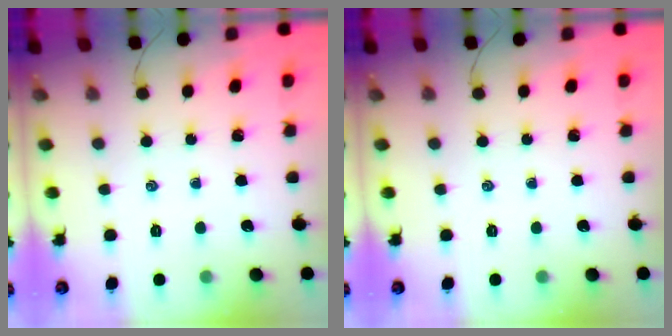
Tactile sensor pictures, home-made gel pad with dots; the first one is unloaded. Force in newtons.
{"total": 0.0}